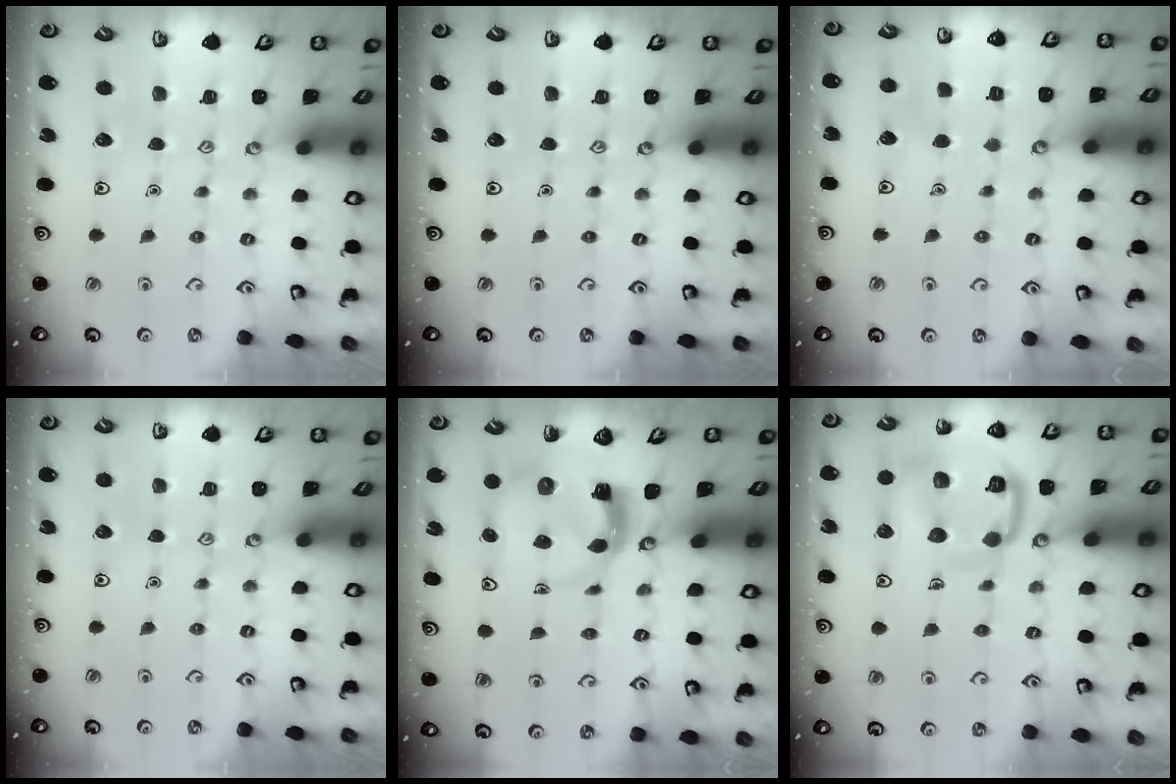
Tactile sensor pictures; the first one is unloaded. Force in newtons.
{"total": 0.0}
{"total": 3.6, "press": 3.6, "slide": 0.3}
{"total": 0.0}
{"total": 4.0, "press": 4.0, "slide": 0.5}
{"total": 14.4, "press": 14.3, "slide": 1.5}